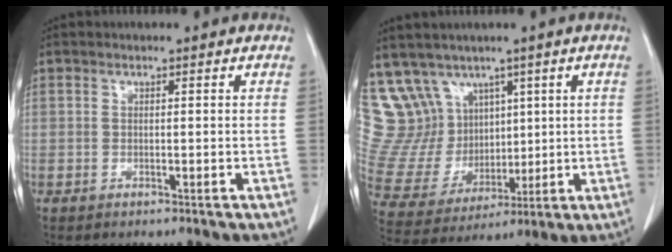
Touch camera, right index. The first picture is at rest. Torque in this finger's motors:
{"motor_torque": [-0.86, 0.84, -0.11, -0.04]}